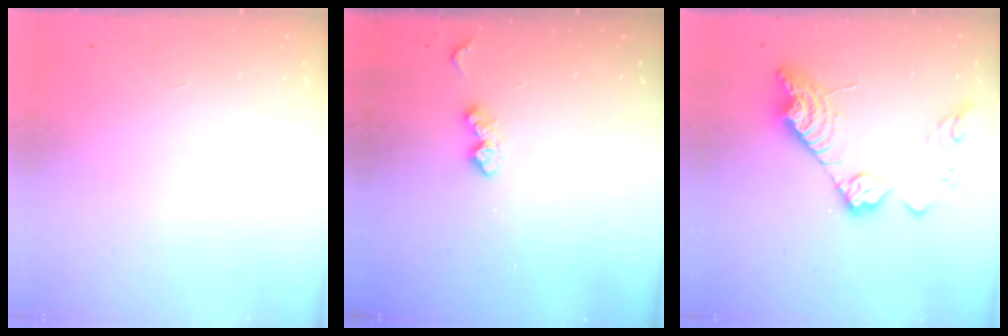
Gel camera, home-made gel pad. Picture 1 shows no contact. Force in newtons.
{"total": 5.4, "press": 5.4, "slide": 0.8}
{"total": 16.8, "press": 16.7, "slide": 1.1}